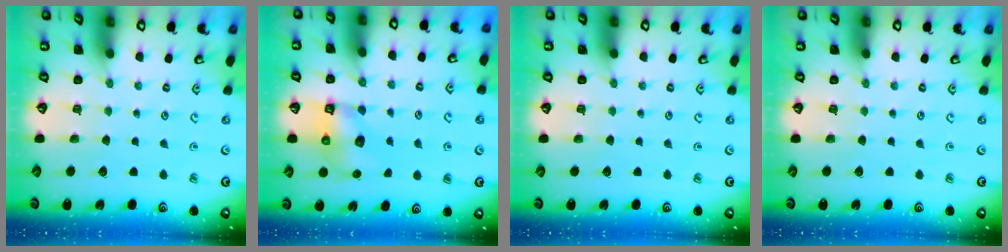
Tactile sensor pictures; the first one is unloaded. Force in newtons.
{"total": 6.4, "press": 6.4, "slide": 0.9}
{"total": 0.0}
{"total": 0.0}